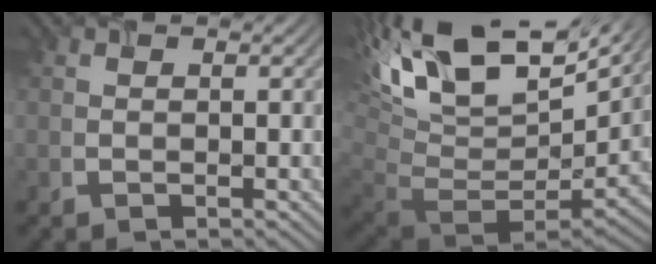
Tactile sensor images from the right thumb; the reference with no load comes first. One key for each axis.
{"total": 16.4, "fx": 5.9, "fy": 8.6, "fz": 12.6, "tx": -0.250, "ty": -0.004, "tz": 0.130}